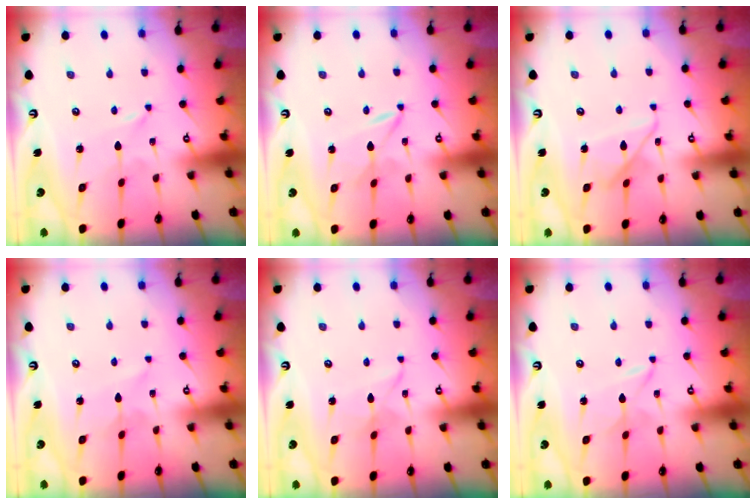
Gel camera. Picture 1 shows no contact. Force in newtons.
{"total": 1.6, "press": 1.6, "slide": 0.1}
{"total": 11.4, "press": 11.3, "slide": 1.1}
{"total": 2.3, "press": 2.3, "slide": 0.2}
{"total": 3.6, "press": 3.6, "slide": 0.2}
{"total": 2.5, "press": 2.5, "slide": 0.4}